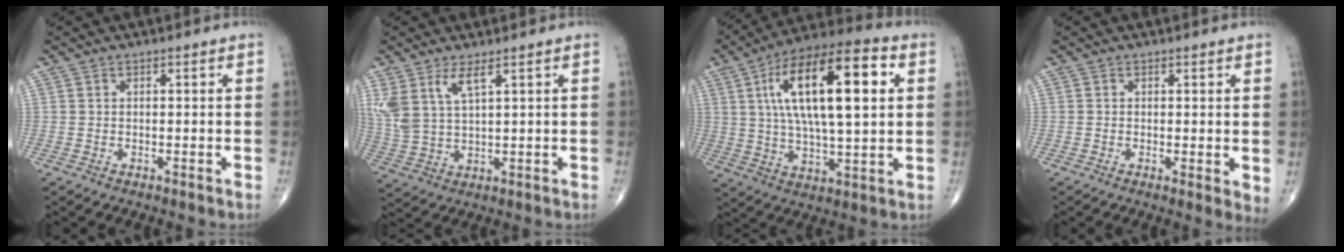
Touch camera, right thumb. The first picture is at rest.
{"total": 7.5, "force": [4.0, 2.6, 5.7], "torque": [-0.132, -0.016, 0.091]}
{"total": 22.7, "force": [5.6, 8.2, 20.4], "torque": [-0.342, 0.009, 0.087]}
{"total": 3.0, "force": [0.1, 1.0, 2.8], "torque": [-0.041, -0.011, -0.003]}